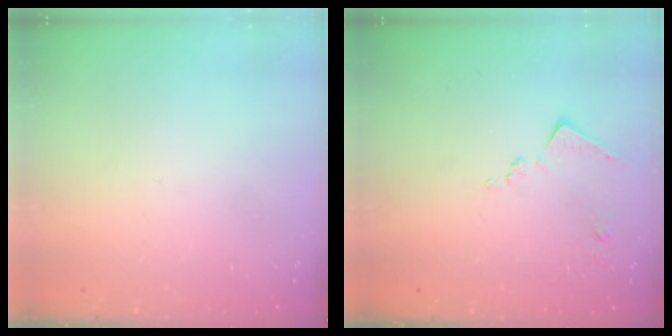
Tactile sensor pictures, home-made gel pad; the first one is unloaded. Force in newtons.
{"total": 7.8, "press": 7.8, "slide": 0.8}